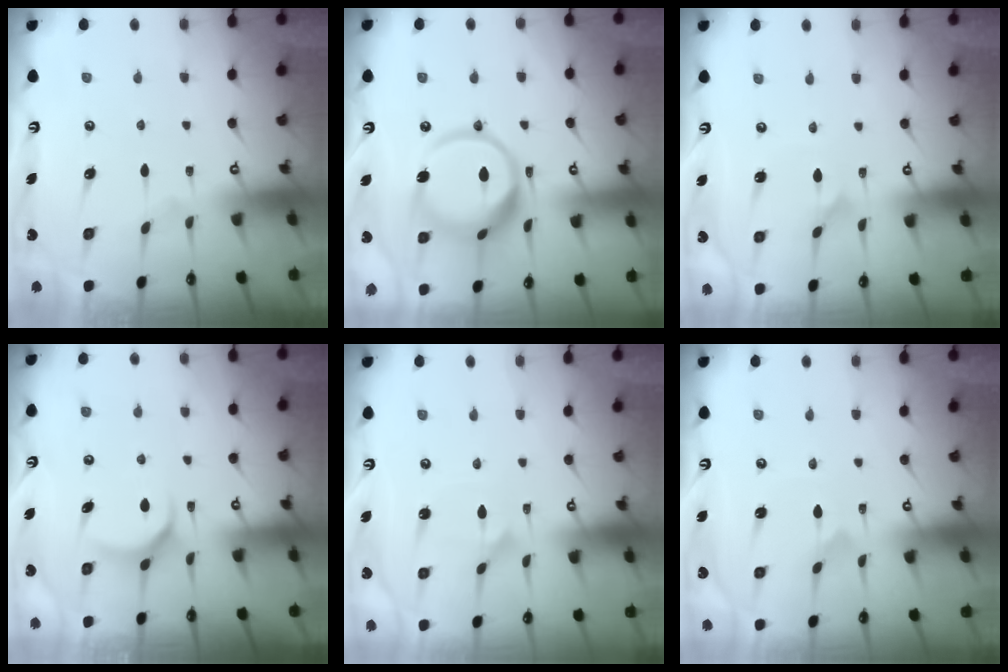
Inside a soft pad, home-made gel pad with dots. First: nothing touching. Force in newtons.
{"total": 16.0, "press": 15.9, "slide": 1.9}
{"total": 1.5, "press": 1.5, "slide": 0.1}
{"total": 6.1, "press": 6.1, "slide": 0.2}
{"total": 1.6, "press": 1.6, "slide": 0.0}
{"total": 1.0, "press": 1.0, "slide": 0.0}